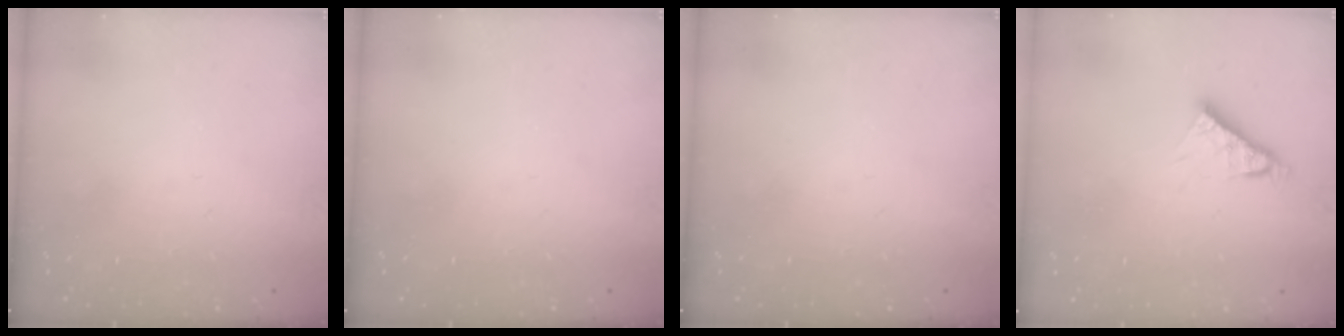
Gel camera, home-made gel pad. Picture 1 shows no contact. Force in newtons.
{"total": 0.0}
{"total": 0.0}
{"total": 5.9, "press": 5.9, "slide": 0.5}